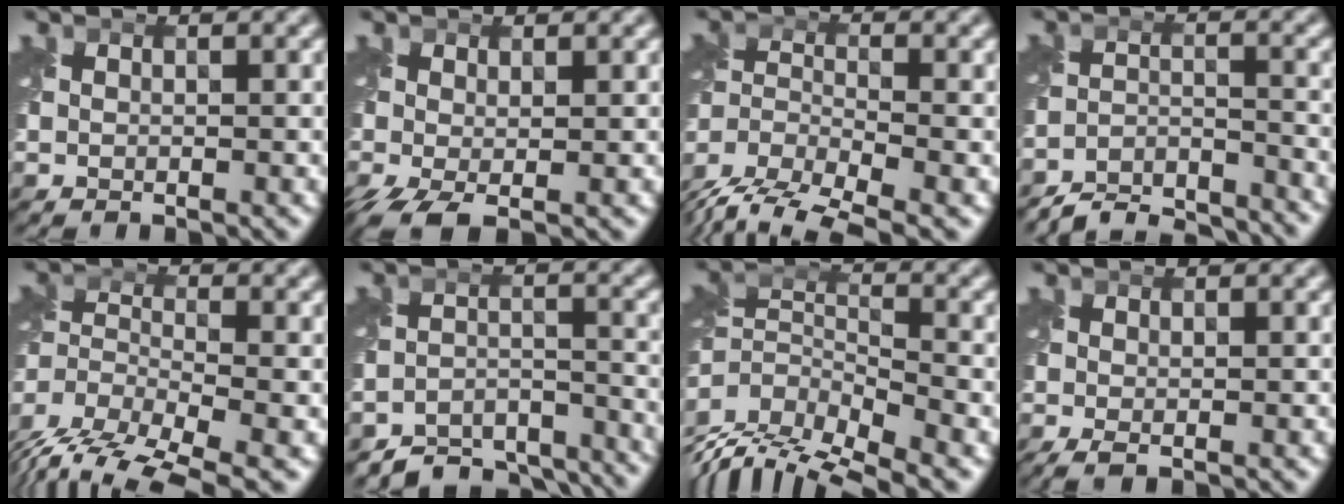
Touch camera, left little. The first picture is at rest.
{"total": 3.3, "force": [-1.2, 1.3, 2.8], "torque": [-0.069, -0.008, -0.024]}
{"total": 8.9, "force": [-7.3, 2.7, 4.2], "torque": [-0.083, -0.024, -0.133]}
{"total": 6.2, "force": [-6.0, 1.2, 1.2], "torque": [-0.021, -0.012, -0.108]}
{"total": 8.4, "force": [-6.5, 3.1, 4.3], "torque": [-0.080, -0.011, -0.121]}
{"total": 7.1, "force": [-6.6, 2.3, 1.3], "torque": [-0.020, -0.017, -0.096]}
{"total": 7.6, "force": [-4.8, 3.4, 4.7], "torque": [-0.096, -0.012, -0.091]}
{"total": 1.3, "force": [-0.4, 0.3, 1.2], "torque": [-0.031, -0.008, -0.010]}